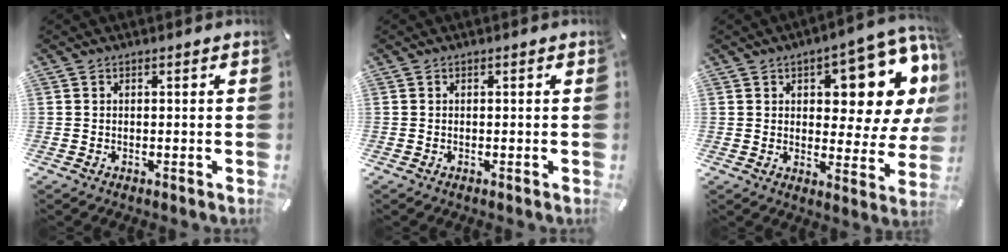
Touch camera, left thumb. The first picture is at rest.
{"total": 0.0}
{"total": 15.4, "force": [8.2, 6.9, 11.1], "torque": [-0.125, -0.070, 0.130]}